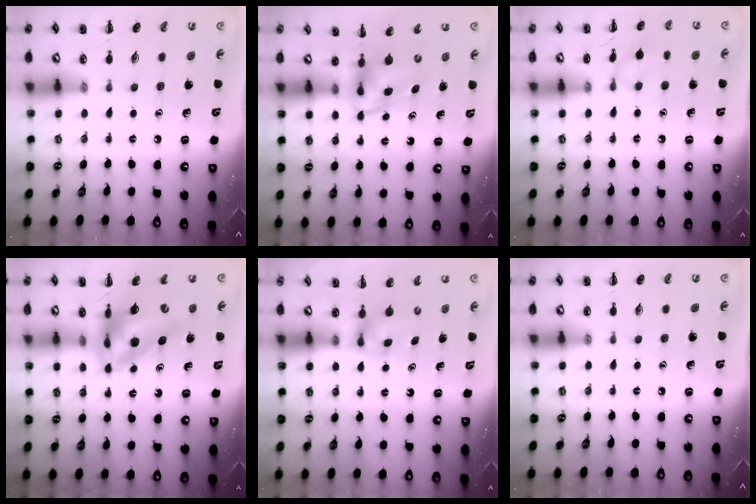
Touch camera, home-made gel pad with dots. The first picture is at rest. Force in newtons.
{"total": 4.4, "press": 4.4, "slide": 0.6}
{"total": 6.6, "press": 6.2, "slide": 2.2}
{"total": 12.4, "press": 11.7, "slide": 4.1}
{"total": 2.5, "press": 2.2, "slide": 1.2}
{"total": 0.0}